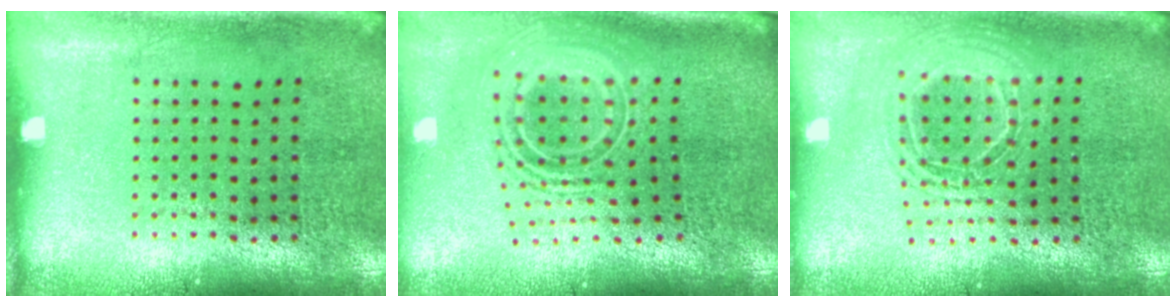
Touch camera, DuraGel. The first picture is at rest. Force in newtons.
{"total": 2.6, "press": 1.8, "slide": 1.9}
{"total": 1.7, "press": 1.4, "slide": 0.9}